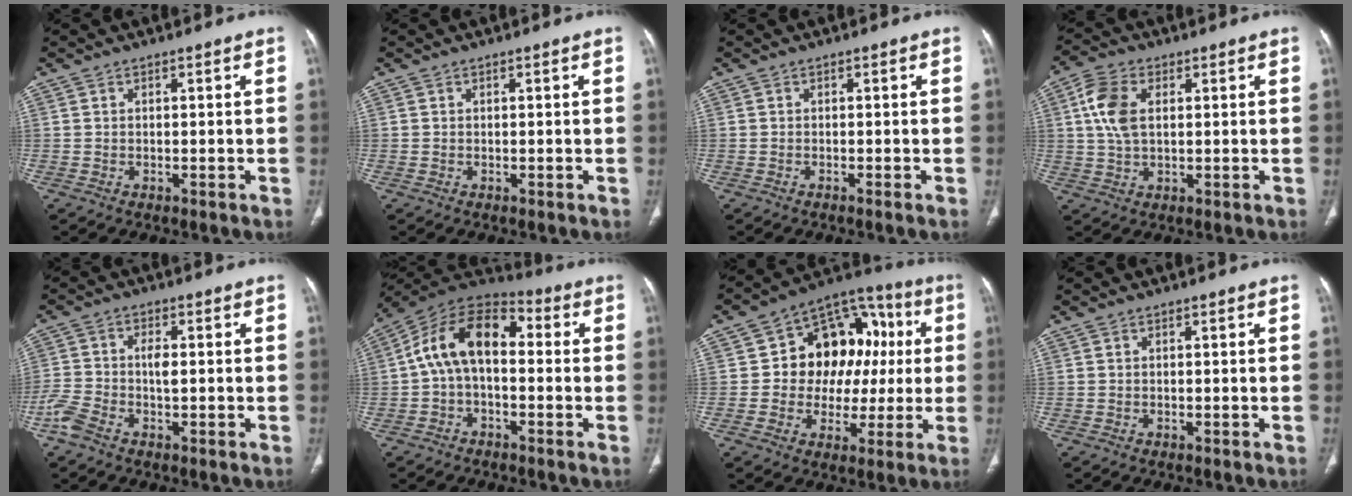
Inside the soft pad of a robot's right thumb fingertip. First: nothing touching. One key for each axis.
{"total": 0.0}
{"total": 0.6, "fx": -0.5, "fy": -0.1, "fz": 0.3, "tx": -0.005, "ty": 0.000, "tz": -0.008}
{"total": 7.8, "fx": 1.8, "fy": 4.6, "fz": 6.0, "tx": -0.130, "ty": 0.007, "tz": 0.035}
{"total": 6.0, "fx": -1.9, "fy": 3.0, "fz": 4.8, "tx": -0.119, "ty": 0.019, "tz": -0.039}
{"total": 13.2, "fx": 0.5, "fy": 7.9, "fz": 10.6, "tx": -0.168, "ty": 0.047, "tz": -0.007}
{"total": 17.5, "fx": 1.9, "fy": 13.6, "fz": 10.9, "tx": -0.076, "ty": 0.038, "tz": 0.029}
{"total": 0.0}